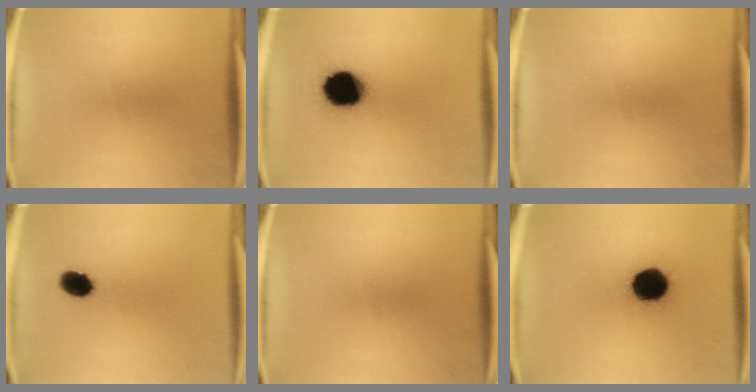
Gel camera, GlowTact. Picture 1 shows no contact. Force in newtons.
{"total": 16.7}
{"total": 0.0}
{"total": 5.0}
{"total": 0.0}
{"total": 14.5}